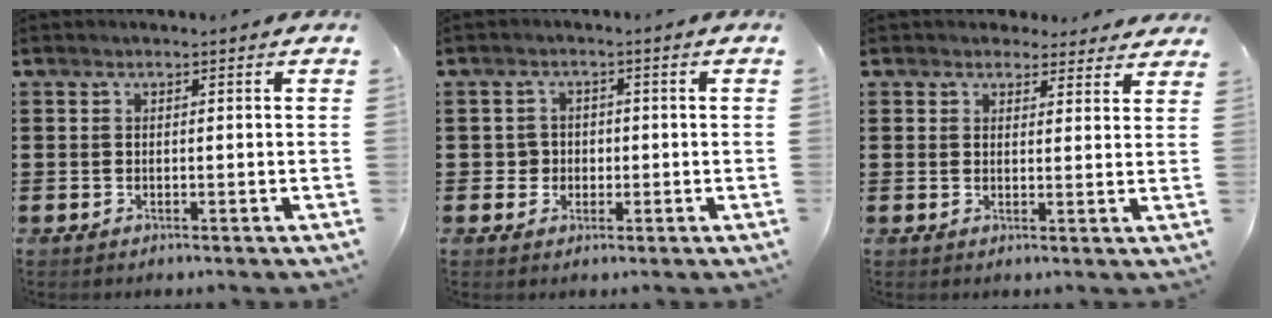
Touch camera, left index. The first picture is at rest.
{"total": 2.7, "force": [-0.4, 2.6, 0.7], "torque": [-0.025, 0.007, -0.012]}
{"total": 3.0, "force": [2.8, 1.1, 0.4], "torque": [-0.008, -0.006, 0.051]}